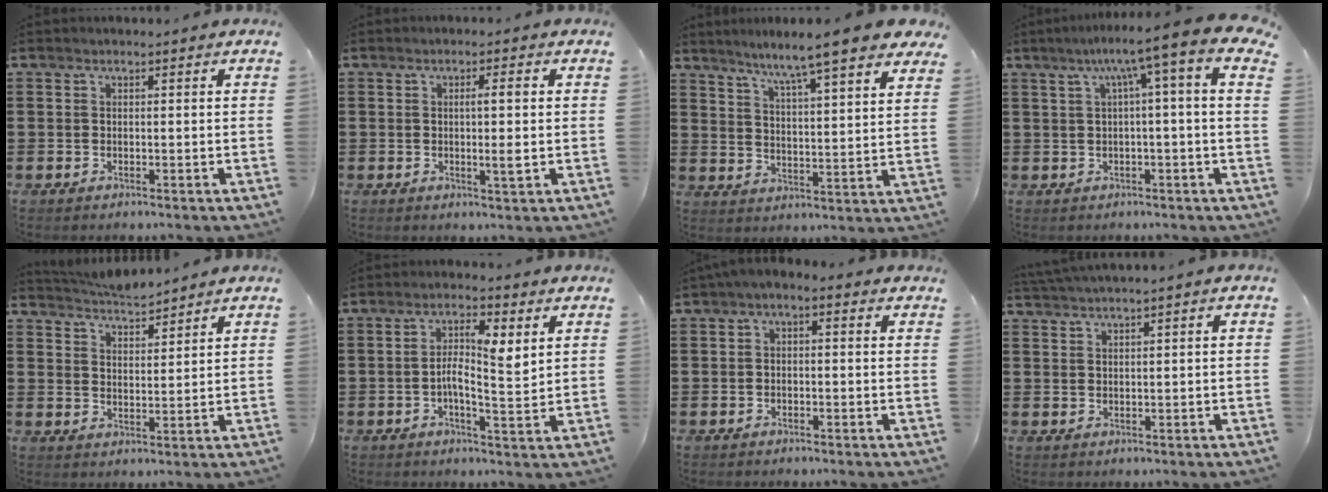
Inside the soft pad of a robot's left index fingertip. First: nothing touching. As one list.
[{"total": 4.4, "force": [0.2, 0.1, 4.4], "torque": [-0.067, -0.006, -0.003]}, {"total": 7.0, "force": [6.0, -0.8, 3.3], "torque": [-0.083, -0.041, 0.094]}, {"total": 6.5, "force": [1.2, -0.3, 6.4], "torque": [-0.126, -0.014, 0.009]}, {"total": 4.3, "force": [4.2, 0.3, 0.5], "torque": [-0.024, -0.015, 0.077]}, {"total": 5.7, "force": [1.1, 1.2, 5.5], "torque": [-0.099, 0.000, 0.013]}, {"total": 1.4, "force": [-1.3, 0.4, 0.6], "torque": [-0.019, 0.001, -0.030]}, {"total": 1.4, "force": [1.2, -0.4, 0.6], "torque": [-0.011, -0.002, 0.024]}]